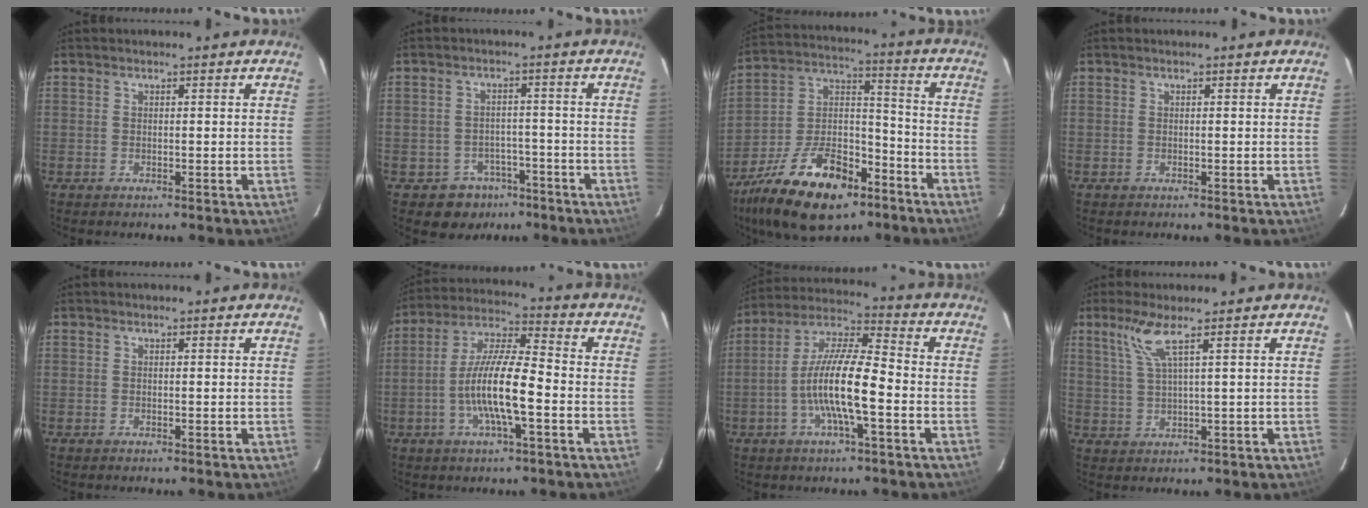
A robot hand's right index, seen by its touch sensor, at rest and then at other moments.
{"total": 6.2, "force": [-3.9, 4.7, 0.5], "torque": [-0.017, 0.029, -0.042]}
{"total": 22.2, "force": [-13.7, 11.0, 13.6], "torque": [-0.271, 0.004, -0.225]}
{"total": 0.0}
{"total": 0.0}
{"total": 12.3, "force": [-3.7, 2.2, 11.6], "torque": [-0.230, 0.000, -0.073]}
{"total": 12.8, "force": [-3.6, 2.3, 12.0], "torque": [-0.240, 0.002, -0.075]}
{"total": 4.8, "force": [2.7, -0.3, 3.9], "torque": [-0.084, -0.002, 0.063]}